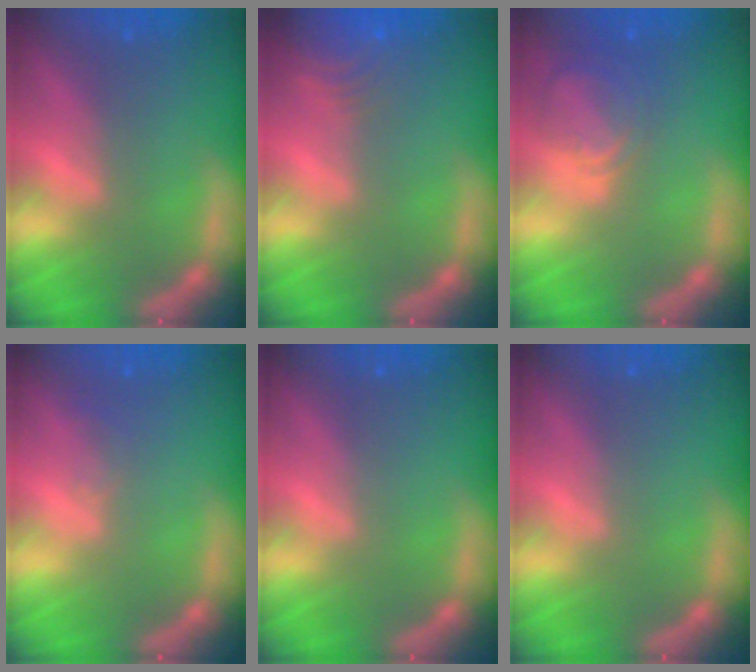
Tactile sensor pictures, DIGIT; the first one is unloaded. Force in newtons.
{"total": 6.5}
{"total": 4.5}
{"total": 1.0}
{"total": 0.0}
{"total": 0.0}